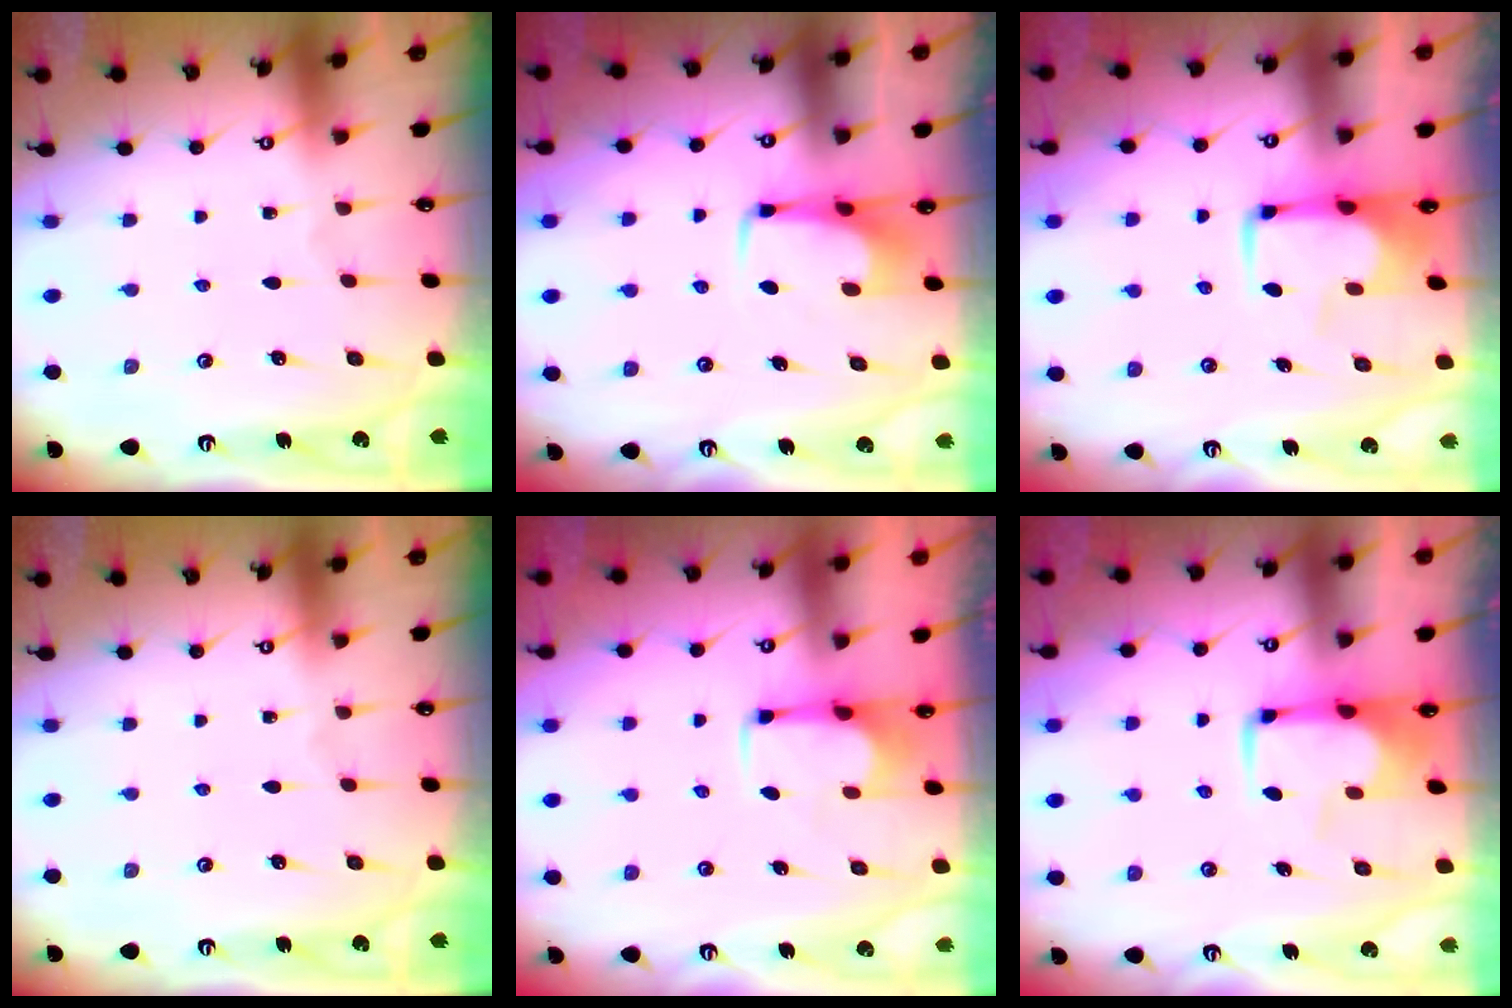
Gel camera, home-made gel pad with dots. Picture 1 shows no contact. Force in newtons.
{"total": 3.0, "press": 3.0, "slide": 0.4}
{"total": 1.2, "press": 1.0, "slide": 0.5}
{"total": 0.0}
{"total": 2.7, "press": 2.6, "slide": 1.0}
{"total": 1.2, "press": 1.0, "slide": 0.5}